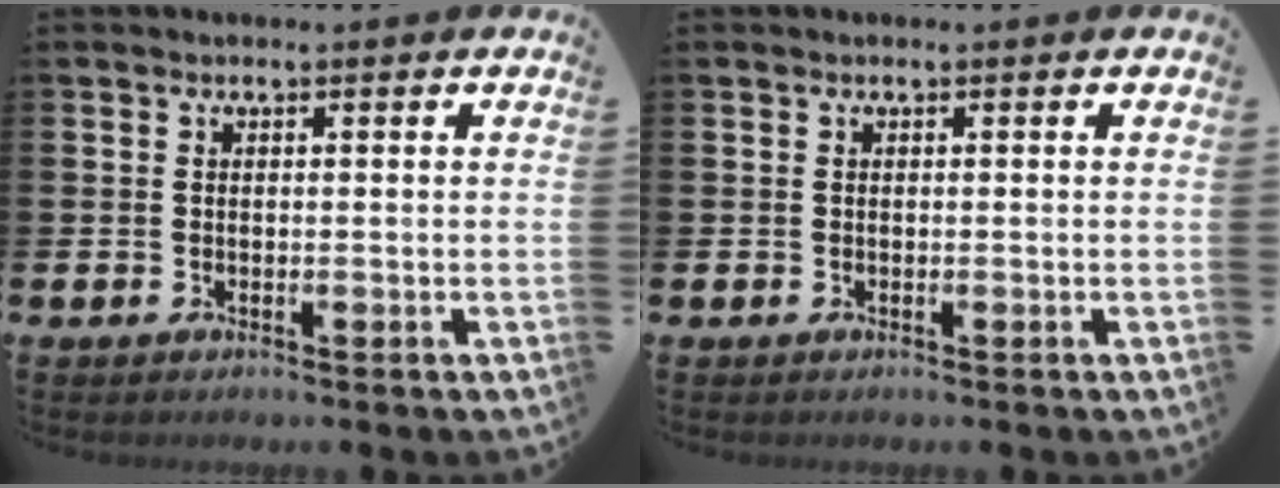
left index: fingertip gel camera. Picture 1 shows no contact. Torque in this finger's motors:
{"motor_torque": [-0.05, -0.05, 0.00, -0.01]}